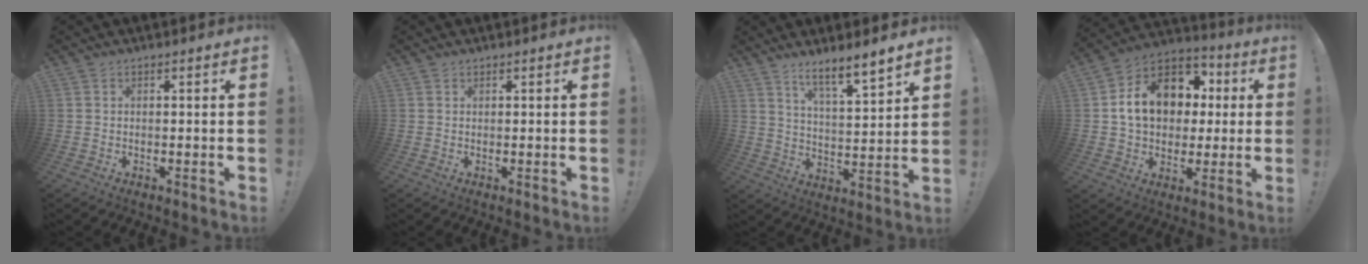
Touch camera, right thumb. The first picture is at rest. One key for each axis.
{"total": 0.6, "fx": 0.6, "fy": 0.2, "fz": 0.1, "tx": 0.006, "ty": -0.003, "tz": 0.010}
{"total": 9.0, "fx": 7.4, "fy": 0.6, "fz": 5.2, "tx": -0.085, "ty": -0.056, "tz": 0.125}
{"total": 17.3, "fx": 3.4, "fy": 13.2, "fz": 10.6, "tx": -0.154, "ty": 0.005, "tz": 0.074}